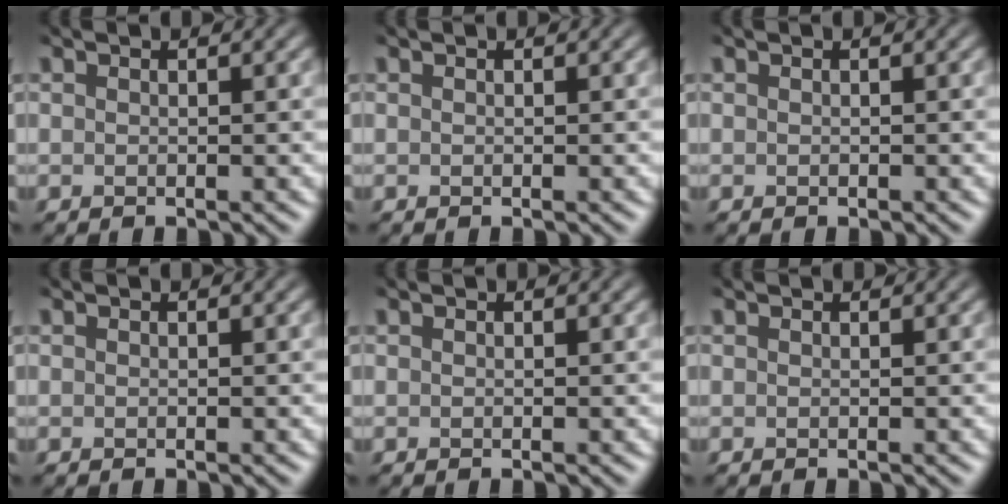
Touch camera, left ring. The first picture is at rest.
{"total": 0.0}
{"total": 0.0}
{"total": 0.0}
{"total": 0.0}
{"total": 0.0}